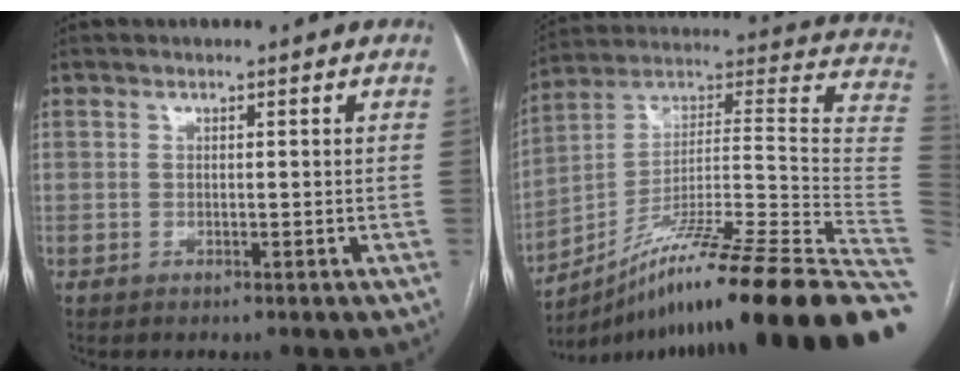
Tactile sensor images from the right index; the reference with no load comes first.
{"total": 31.4, "force": [-19.7, -1.0, 24.5], "torque": [-0.225, 0.028, -0.320]}